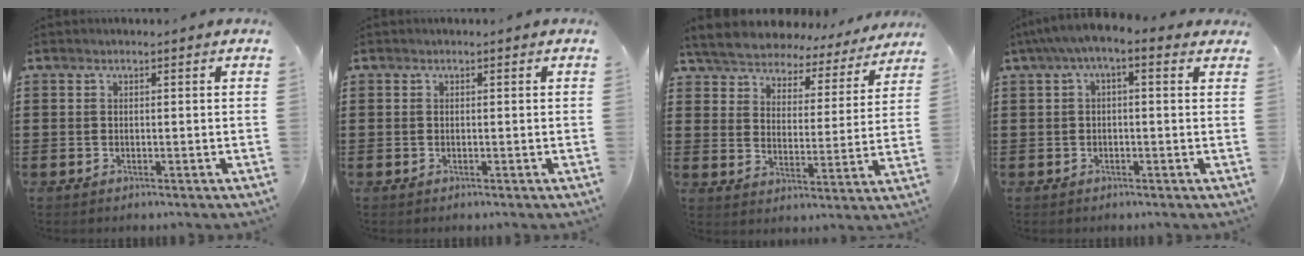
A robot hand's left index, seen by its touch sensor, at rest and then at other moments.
{"total": 0.0}
{"total": 5.7, "force": [5.7, 0.6, 0.2], "torque": [-0.035, -0.042, 0.096]}
{"total": 3.0, "force": [-0.5, 0.9, 2.8], "torque": [-0.050, 0.003, -0.015]}